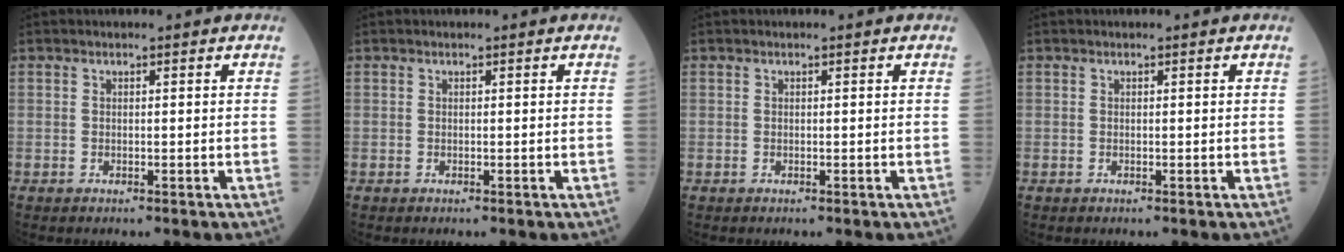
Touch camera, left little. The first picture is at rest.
{"total": 0.0}
{"total": 0.0}
{"total": 0.0}